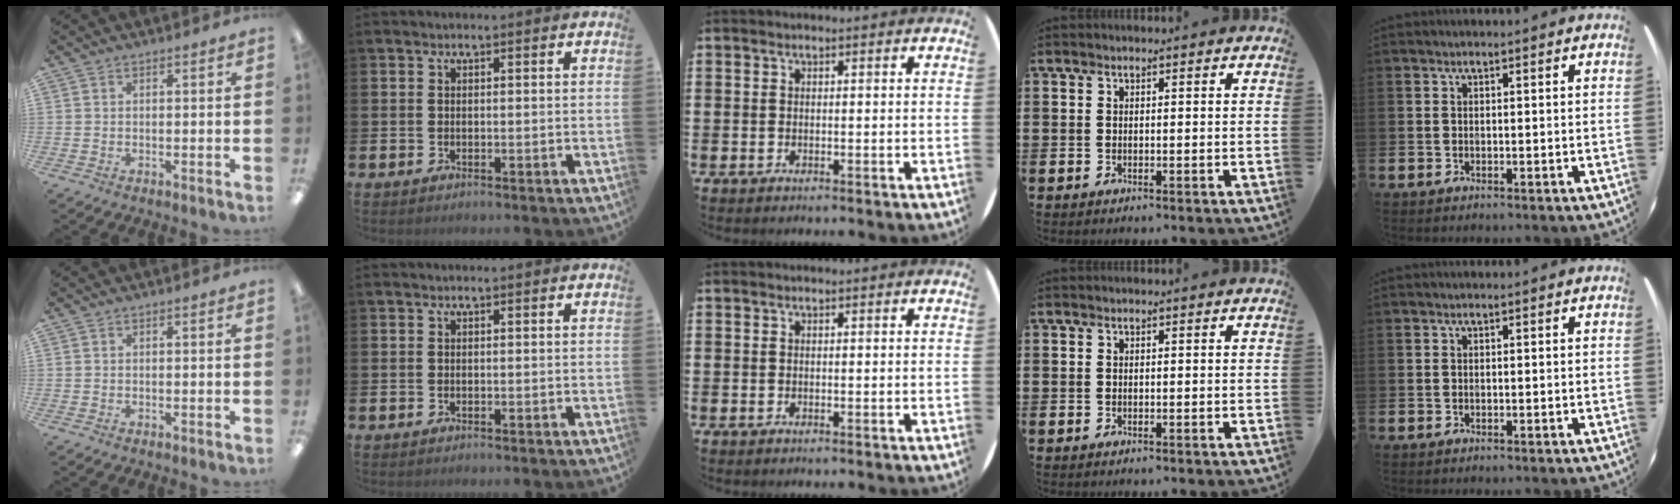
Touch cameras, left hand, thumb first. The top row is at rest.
{}